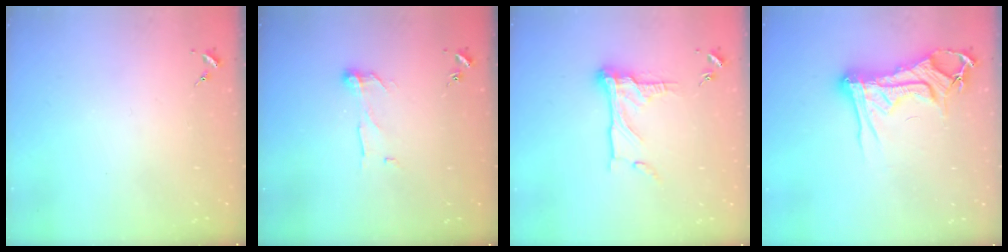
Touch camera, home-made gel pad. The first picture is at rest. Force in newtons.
{"total": 7.5, "press": 7.5, "slide": 0.2}
{"total": 13.2, "press": 13.2, "slide": 1.4}
{"total": 17.4, "press": 17.4, "slide": 1.2}